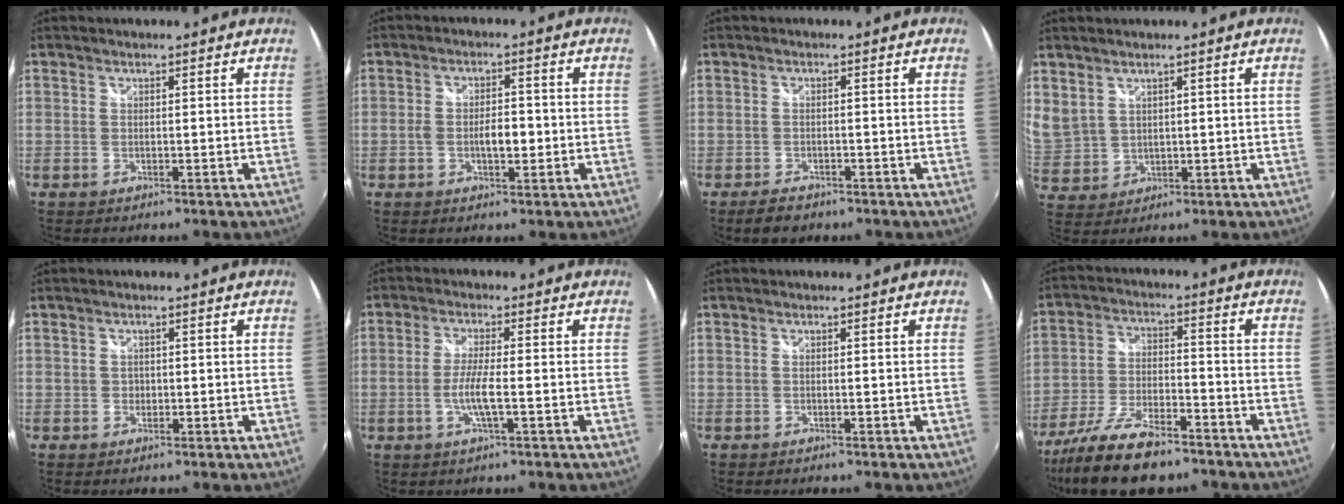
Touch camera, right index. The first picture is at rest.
{"total": 5.1, "force": [-1.3, 2.1, 4.4], "torque": [-0.081, 0.003, -0.022]}
{"total": 3.4, "force": [-2.6, 1.7, 1.4], "torque": [-0.035, -0.004, -0.041]}
{"total": 8.2, "force": [4.7, 6.0, 2.9], "torque": [-0.076, 0.012, 0.115]}
{"total": 1.0, "force": [-0.2, 1.0, 0.1], "torque": [0.000, -0.002, -0.002]}
{"total": 4.9, "force": [-1.4, 0.1, 4.7], "torque": [-0.094, -0.006, -0.028]}
{"total": 0.0}
{"total": 15.3, "force": [-12.0, 4.6, 8.4], "torque": [-0.182, -0.030, -0.213]}